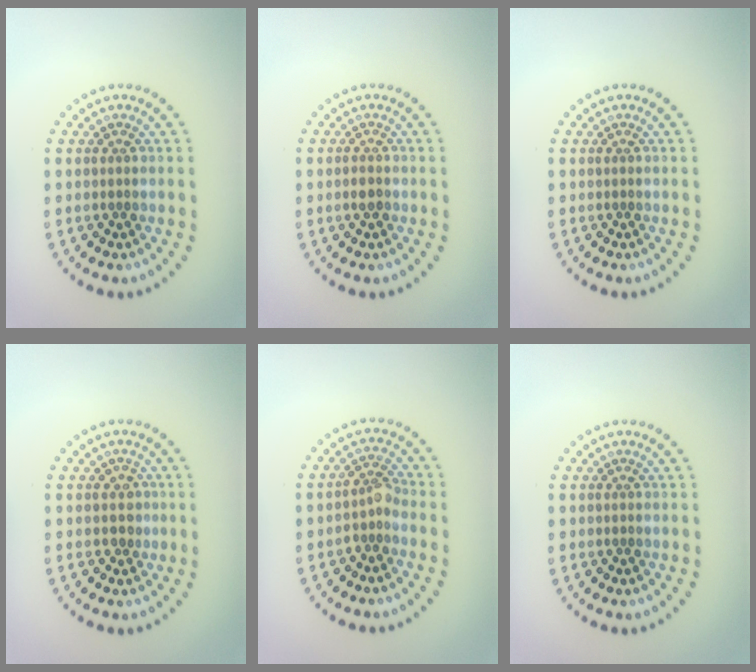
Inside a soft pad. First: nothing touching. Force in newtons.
{"total": 1.1, "press": 1.0, "slide": 0.3}
{"total": 0.0}
{"total": 1.1, "press": 0.8, "slide": 0.8}
{"total": 1.9, "press": 1.5, "slide": 1.1}
{"total": 0.0}